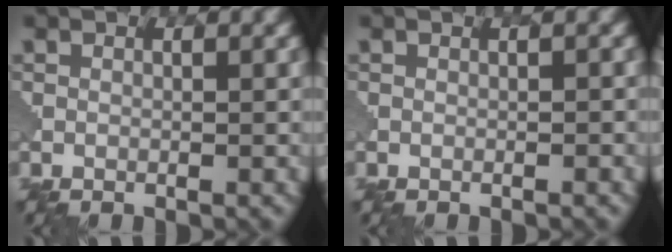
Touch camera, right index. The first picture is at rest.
{"total": 0.8, "force": [0.1, 0.5, 0.6], "torque": [0.011, 0.004, -0.013]}